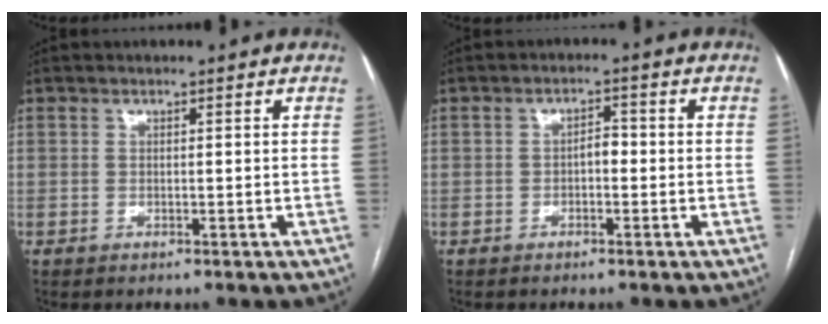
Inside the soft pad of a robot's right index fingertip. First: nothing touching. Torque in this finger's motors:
{"motor_torque": [0.37, -0.17, 0.24, 0.04]}